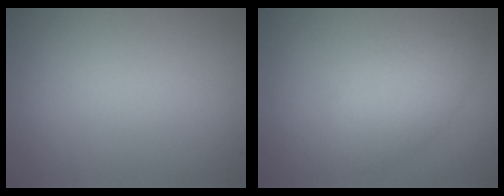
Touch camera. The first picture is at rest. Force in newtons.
{"total": 4.0, "press": 4.0, "slide": 0.1}